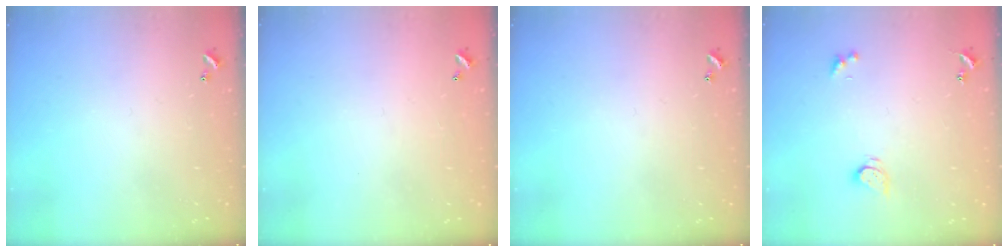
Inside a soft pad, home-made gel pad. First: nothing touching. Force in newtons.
{"total": 2.9, "press": 2.9, "slide": 0.1}
{"total": 0.0}
{"total": 2.6, "press": 2.5, "slide": 0.3}